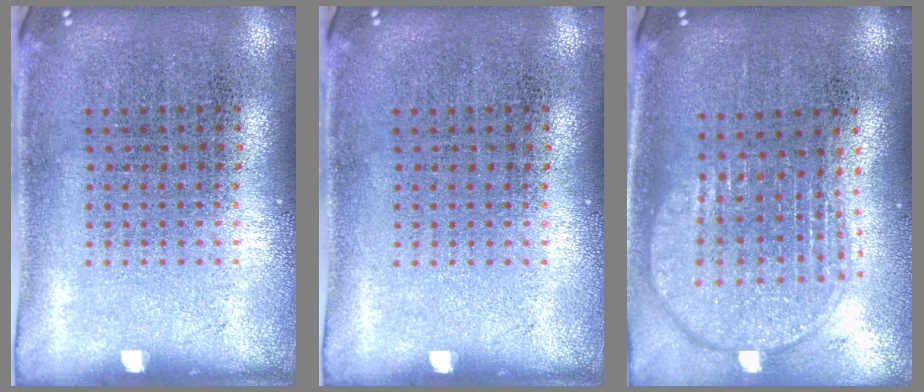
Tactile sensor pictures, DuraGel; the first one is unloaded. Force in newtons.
{"total": 0.0}
{"total": 1.9, "press": 1.6, "slide": 1.1}